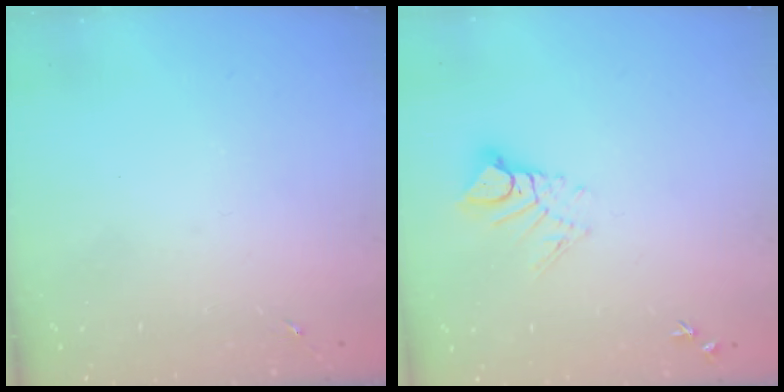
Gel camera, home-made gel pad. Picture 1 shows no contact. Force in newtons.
{"total": 7.4, "press": 7.3, "slide": 0.9}